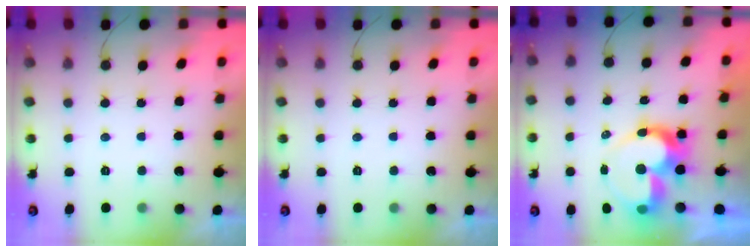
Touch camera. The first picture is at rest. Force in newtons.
{"total": 0.0}
{"total": 12.7, "press": 12.6, "slide": 0.9}